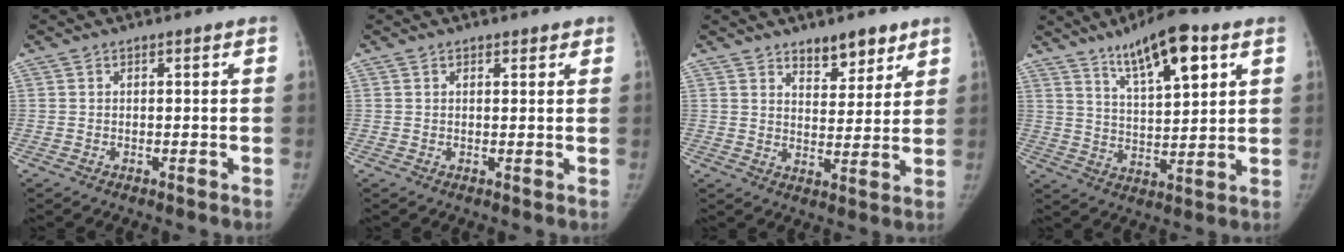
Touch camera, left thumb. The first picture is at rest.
{"total": 2.3, "force": [1.5, 1.3, 1.1], "torque": [0.000, -0.006, 0.017]}
{"total": 7.9, "force": [5.7, 3.7, 4.1], "torque": [-0.024, -0.038, 0.087]}
{"total": 13.7, "force": [7.5, 4.4, 10.6], "torque": [-0.150, -0.029, 0.125]}